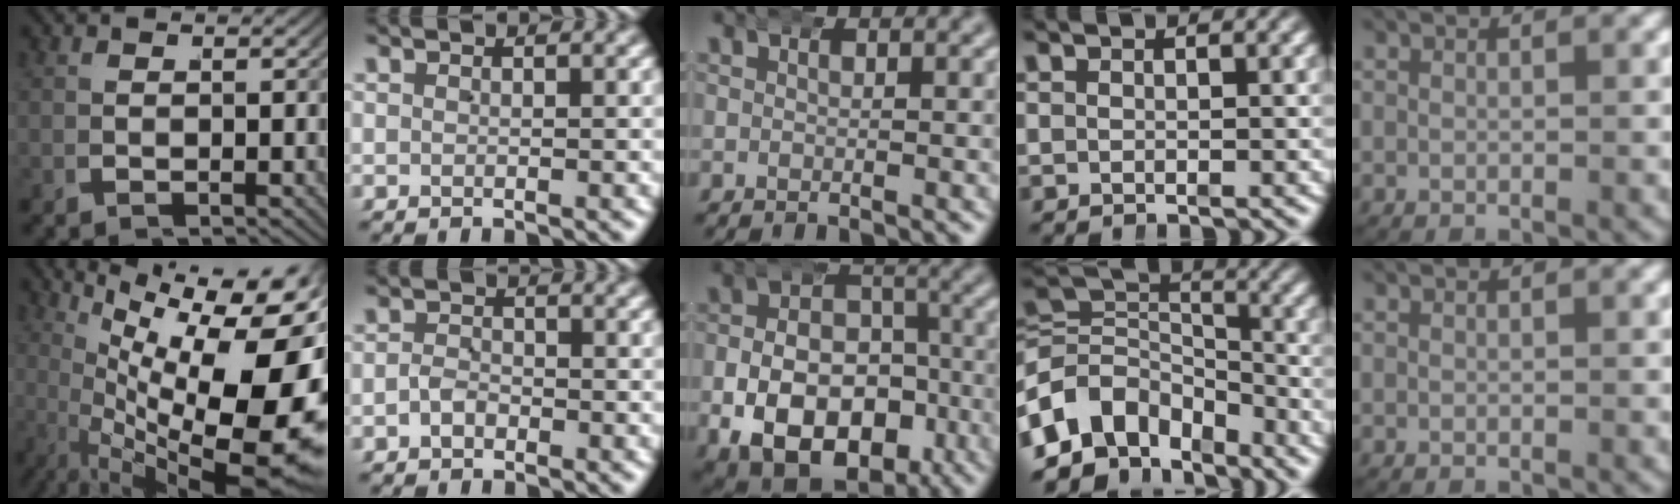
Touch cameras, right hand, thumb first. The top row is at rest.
{"thumb": {"total": 22.0, "force": [1.1, 11.8, 18.6], "torque": [-0.266, -0.049, 0.047]}, "index": {"total": 1.5, "force": [-1.2, 0.9, 0.2], "torque": [-0.001, 0.004, -0.024]}, "middle": {"total": 13.9, "force": [-5.4, 10.3, 7.7], "torque": [-0.142, -0.046, -0.071]}, "ring": {"total": 13.5, "force": [-2.8, 10.8, 7.5], "torque": [-0.159, -0.052, -0.039]}}